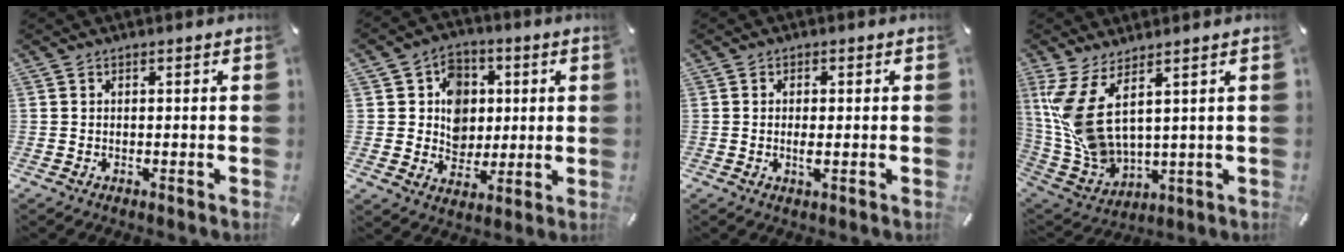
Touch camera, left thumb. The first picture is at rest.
{"total": 9.9, "force": [1.4, 9.2, 3.3], "torque": [-0.043, -0.001, 0.029]}
{"total": 2.3, "force": [-0.2, 0.8, 2.2], "torque": [-0.040, -0.002, -0.003]}
{"total": 12.0, "force": [4.4, 5.7, 9.6], "torque": [-0.231, -0.048, 0.082]}